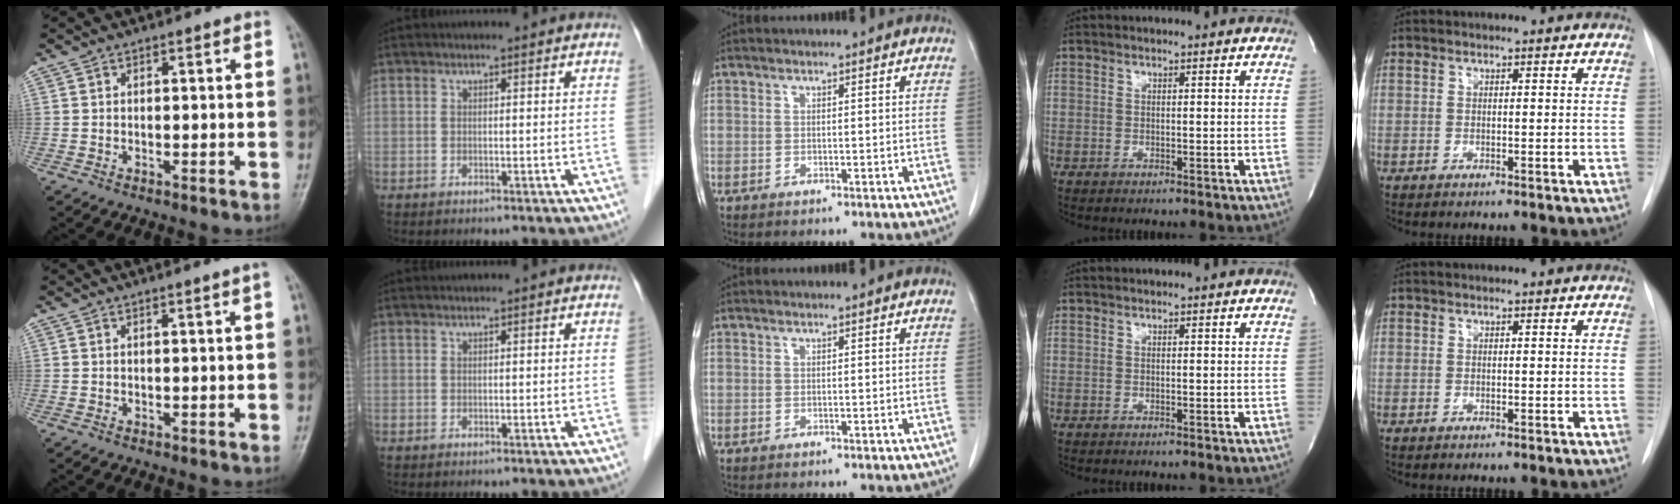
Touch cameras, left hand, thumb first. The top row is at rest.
{"thumb": {"total": 1.1, "force": [0.6, -0.4, 0.8], "torque": [-0.020, -0.005, 0.013]}}